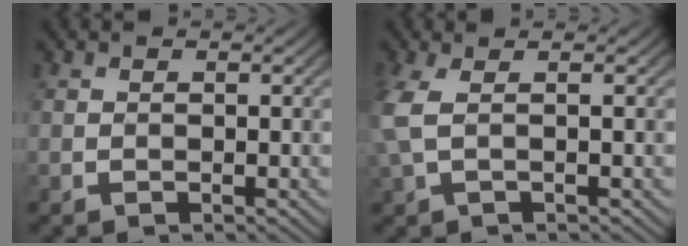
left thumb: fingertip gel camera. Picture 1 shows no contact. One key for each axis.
{"total": 4.0, "fx": 0.2, "fy": 1.8, "fz": 3.5, "tx": -0.111, "ty": 0.006, "tz": 0.001}